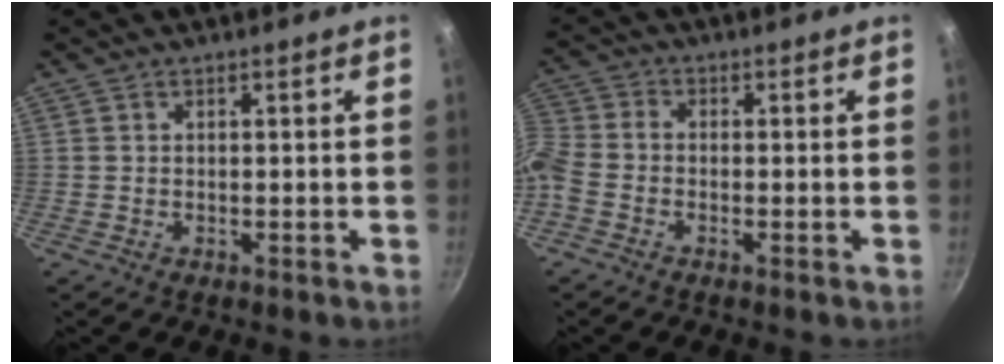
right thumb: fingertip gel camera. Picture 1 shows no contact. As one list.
[{"total": 7.1, "force": [-3.2, 4.8, 4.1], "torque": [-0.103, 0.026, -0.087]}]